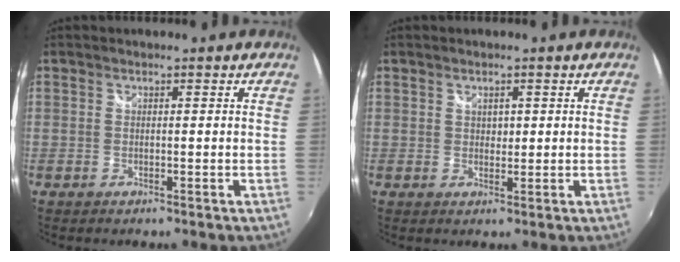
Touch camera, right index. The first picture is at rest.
{"total": 1.5, "force": [0.7, 1.2, 0.6], "torque": [-0.004, 0.001, 0.012]}